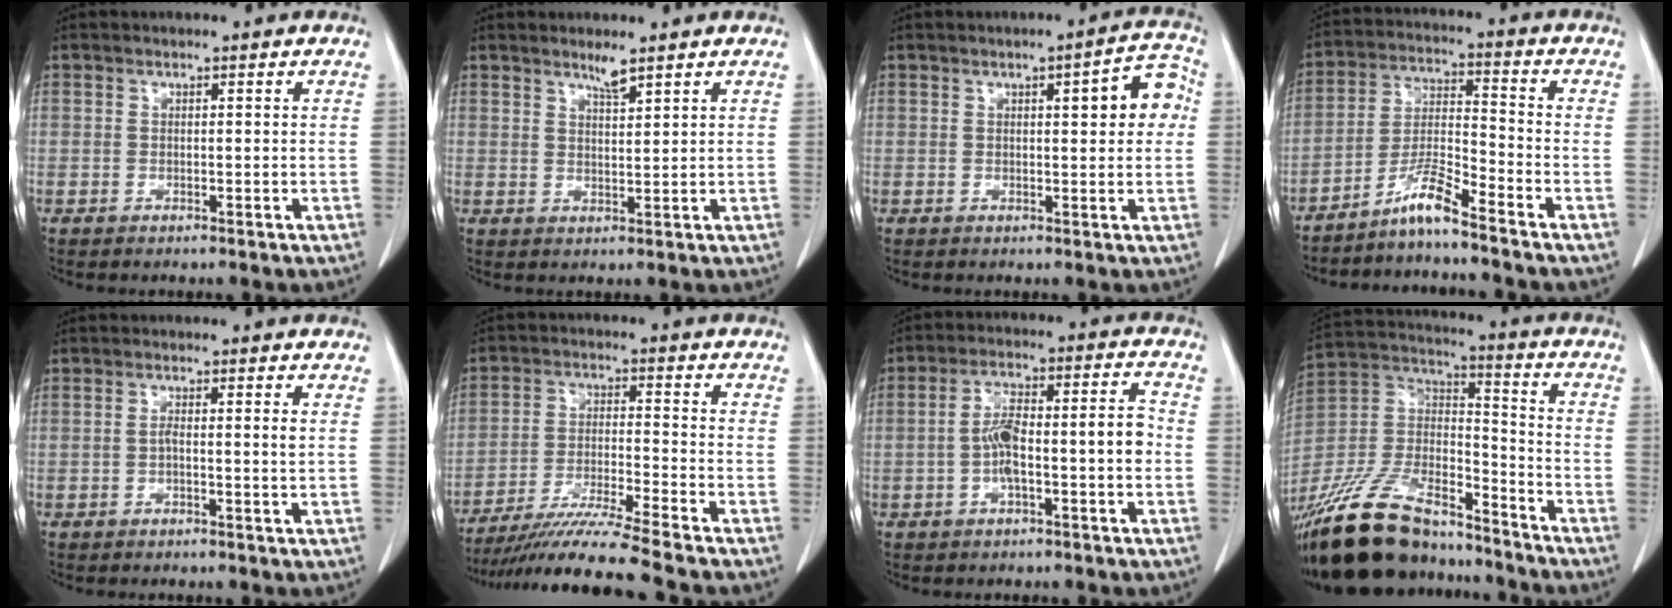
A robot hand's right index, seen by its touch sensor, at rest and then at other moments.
{"total": 2.3, "force": [1.9, 0.0, 1.3], "torque": [-0.028, -0.004, 0.037]}
{"total": 6.4, "force": [1.2, 1.7, 6.1], "torque": [-0.071, 0.019, 0.011]}
{"total": 6.7, "force": [-5.5, -0.7, 3.7], "torque": [-0.076, -0.013, -0.110]}
{"total": 2.0, "force": [-0.1, -0.2, 2.0], "torque": [-0.034, 0.000, -0.002]}
{"total": 12.6, "force": [-11.0, -2.2, 5.7], "torque": [-0.092, -0.026, -0.190]}
{"total": 9.5, "force": [-1.9, 1.6, 9.2], "torque": [-0.163, 0.033, -0.033]}
{"total": 22.3, "force": [-18.9, 6.9, 9.7], "torque": [-0.229, 0.003, -0.338]}